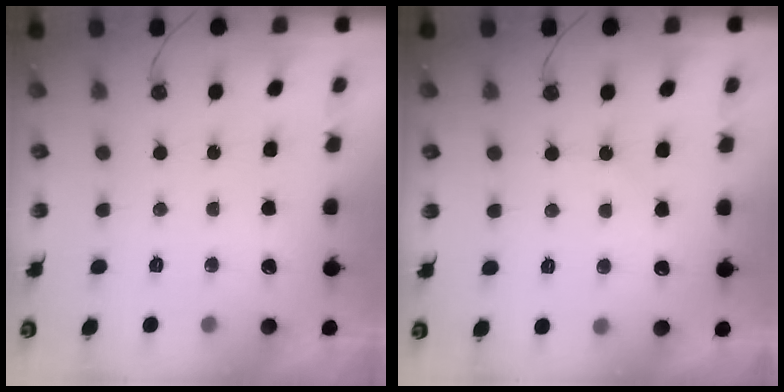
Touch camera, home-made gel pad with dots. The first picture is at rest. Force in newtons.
{"total": 3.7, "press": 3.6, "slide": 0.6}